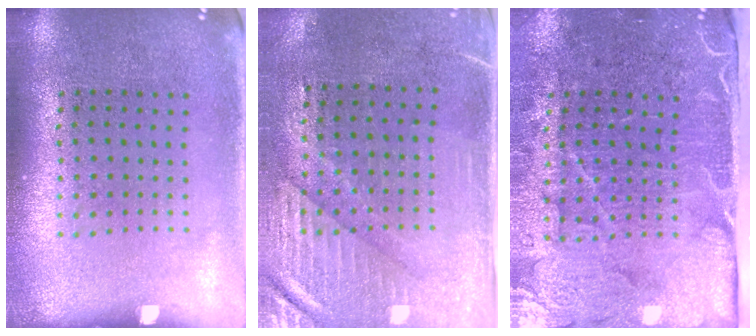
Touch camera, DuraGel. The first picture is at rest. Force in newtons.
{"total": 3.1, "press": 2.7, "slide": 1.5}
{"total": 4.9, "press": 4.1, "slide": 2.8}